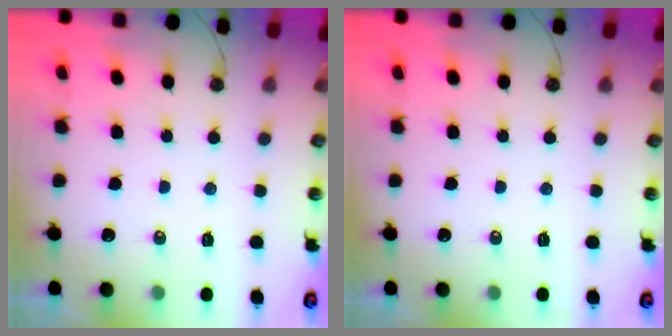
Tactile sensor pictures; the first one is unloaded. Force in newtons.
{"total": 0.0}